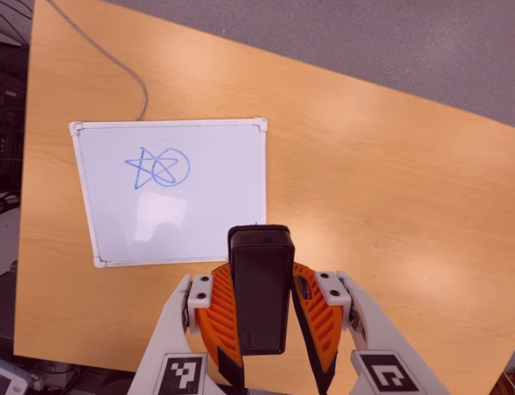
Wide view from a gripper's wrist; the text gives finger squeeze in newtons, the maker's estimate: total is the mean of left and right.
{"total": 8.8, "left": 7.6, "right": 10.1}